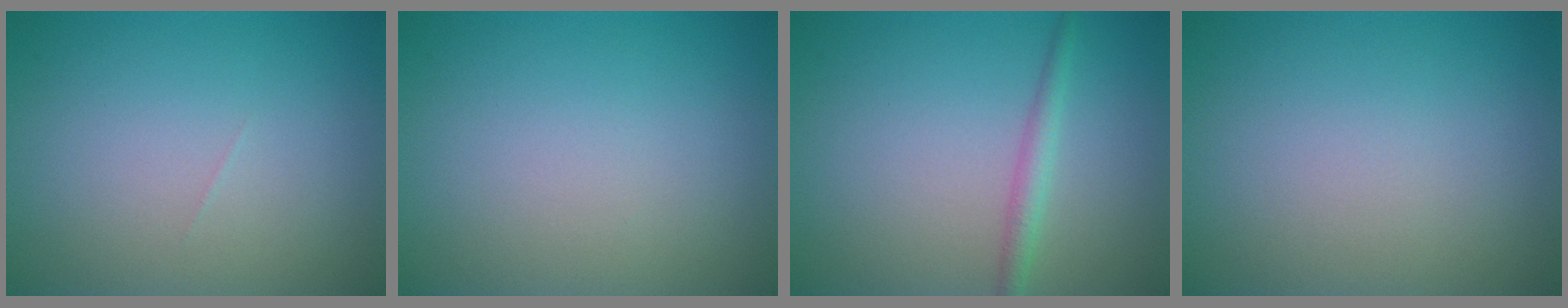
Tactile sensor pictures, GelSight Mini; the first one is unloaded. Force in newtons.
{"total": 0.0}
{"total": 1.8, "press": 1.8, "slide": 0.0}
{"total": 0.0}